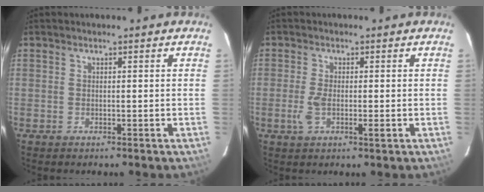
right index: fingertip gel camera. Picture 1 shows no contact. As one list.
[{"total": 3.9, "force": [-1.0, 1.1, 3.6], "torque": [-0.074, -0.005, -0.015]}]